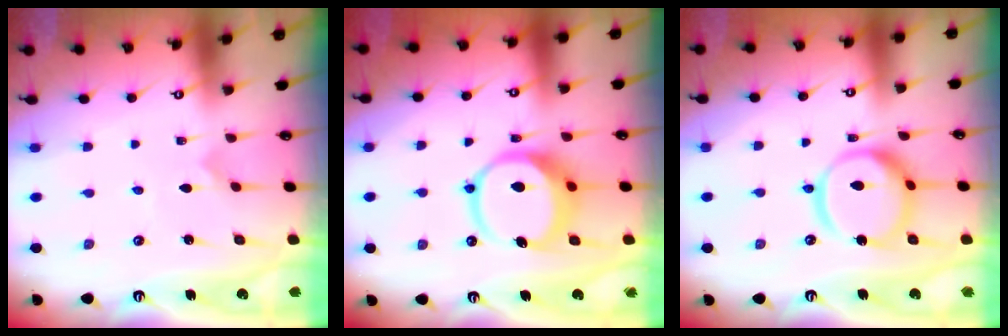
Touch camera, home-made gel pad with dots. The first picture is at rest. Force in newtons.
{"total": 13.0, "press": 12.9, "slide": 1.9}
{"total": 14.7, "press": 14.6, "slide": 1.7}